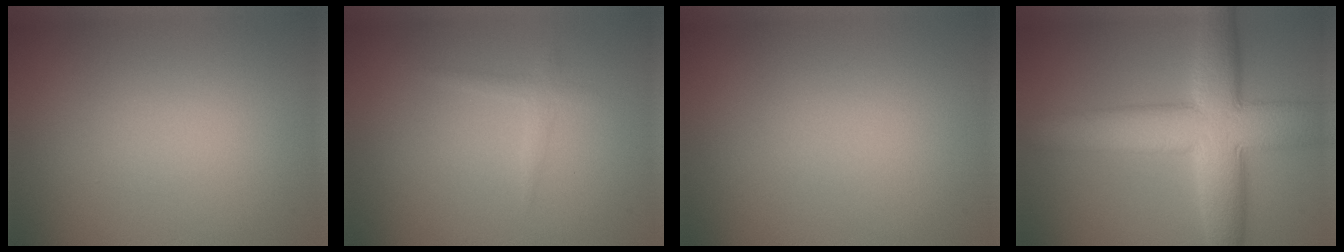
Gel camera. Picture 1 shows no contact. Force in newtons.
{"total": 1.1, "press": 1.0, "slide": 0.1}
{"total": 0.0}
{"total": 10.1, "press": 10.1, "slide": 0.2}